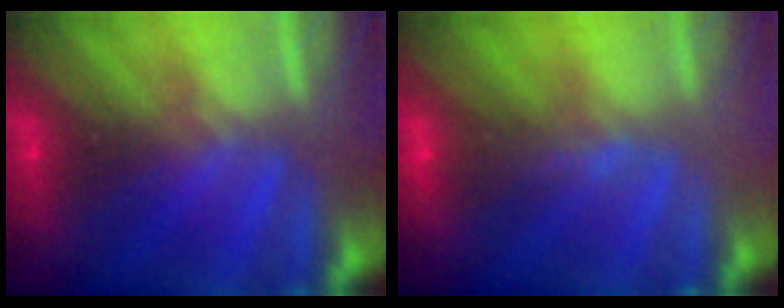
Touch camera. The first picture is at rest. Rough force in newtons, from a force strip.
{"total": 4.8}